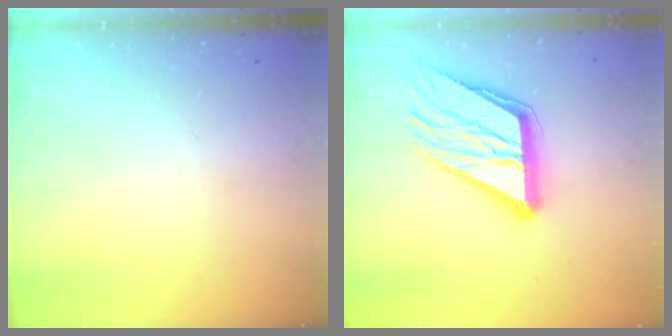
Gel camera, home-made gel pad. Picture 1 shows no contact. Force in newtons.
{"total": 21.5, "press": 21.3, "slide": 2.9}